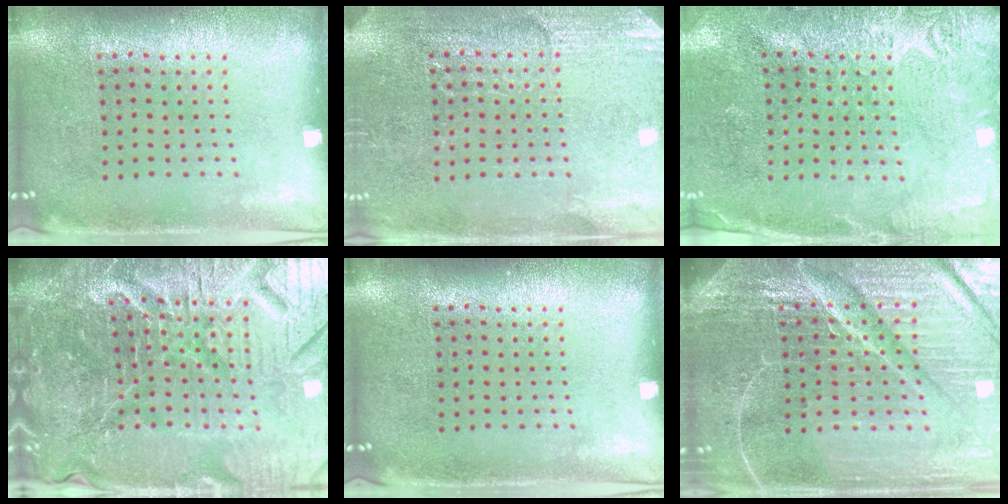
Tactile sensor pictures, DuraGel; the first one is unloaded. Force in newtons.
{"total": 2.9, "press": 2.8, "slide": 0.3}
{"total": 2.7, "press": 2.7, "slide": 0.4}
{"total": 7.4, "press": 6.5, "slide": 3.5}
{"total": 0.0}
{"total": 6.4, "press": 5.7, "slide": 3.0}